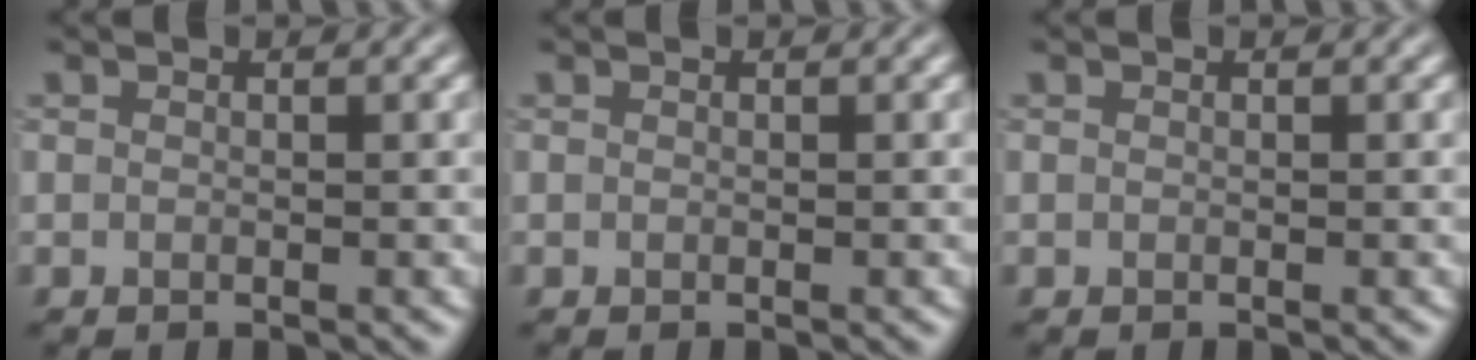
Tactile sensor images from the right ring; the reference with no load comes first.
{"total": 0.0}
{"total": 0.0}